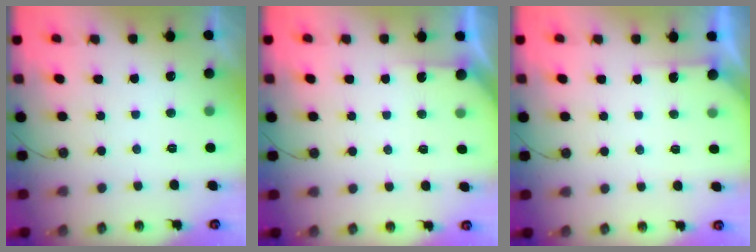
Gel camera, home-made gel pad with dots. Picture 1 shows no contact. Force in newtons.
{"total": 2.7, "press": 2.7, "slide": 0.3}
{"total": 2.8, "press": 2.8, "slide": 0.4}